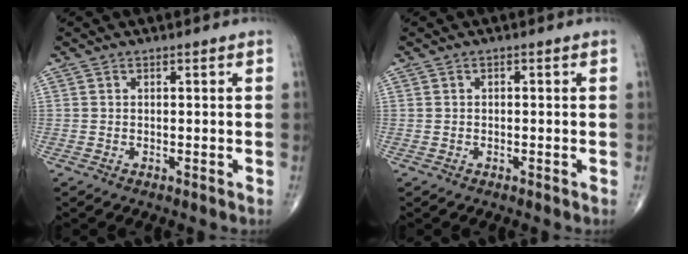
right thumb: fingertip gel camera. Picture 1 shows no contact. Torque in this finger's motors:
{"motor_torque": [2.86, 2.15, -0.19, -0.30, 0.01]}